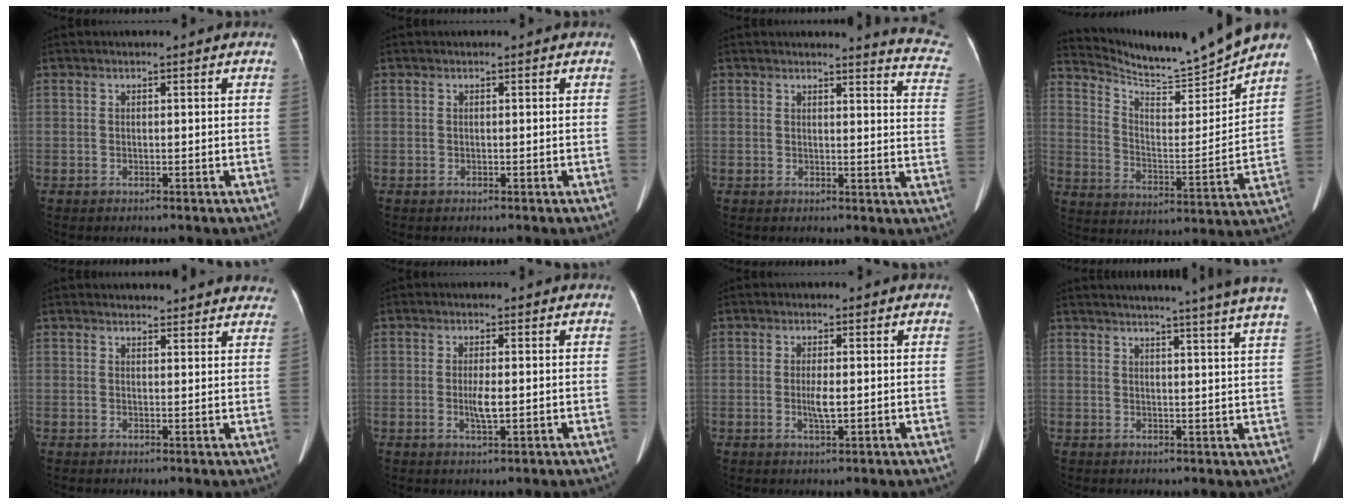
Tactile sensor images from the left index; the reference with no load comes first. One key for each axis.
{"total": 0.0}
{"total": 10.4, "fx": 10.3, "fy": -0.1, "fz": 1.4, "tx": 0.005, "ty": -0.097, "tz": 0.076}
{"total": 14.0, "fx": 13.5, "fy": -1.9, "fz": 3.4, "tx": -0.074, "ty": -0.038, "tz": 0.220}
{"total": 11.9, "fx": 11.2, "fy": 3.2, "fz": 2.3, "tx": 0.003, "ty": 0.007, "tz": 0.109}
{"total": 2.8, "fx": -0.3, "fy": 0.6, "fz": 2.7, "tx": -0.055, "ty": -0.004, "tz": -0.003}
{"total": 2.5, "fx": -0.2, "fy": 0.5, "fz": 2.4, "tx": -0.049, "ty": -0.004, "tz": -0.002}
{"total": 17.6, "fx": 15.6, "fy": -2.0, "fz": 8.0, "tx": -0.121, "ty": -0.046, "tz": 0.177}